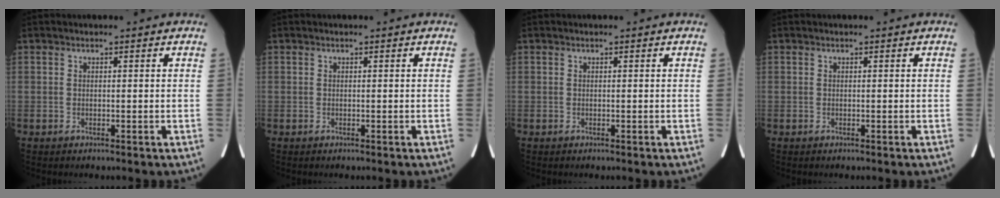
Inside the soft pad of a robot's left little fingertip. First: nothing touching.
{"total": 0.0}
{"total": 0.0}
{"total": 0.0}